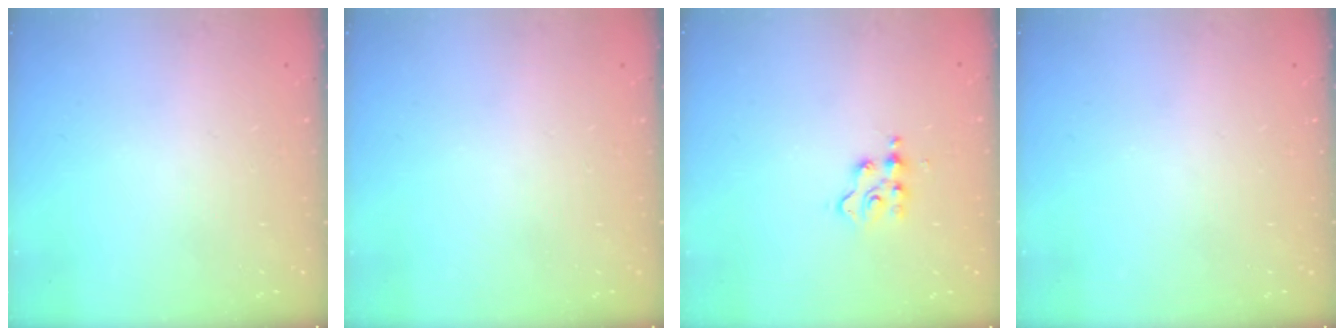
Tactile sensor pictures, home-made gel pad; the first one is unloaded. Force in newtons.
{"total": 0.0}
{"total": 3.0, "press": 3.0, "slide": 0.4}
{"total": 0.0}